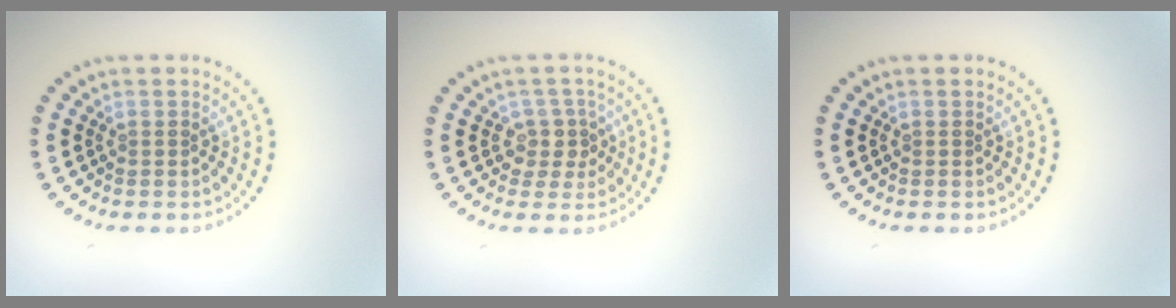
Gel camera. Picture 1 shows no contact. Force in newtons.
{"total": 2.2, "press": 1.9, "slide": 1.2}
{"total": 0.0}